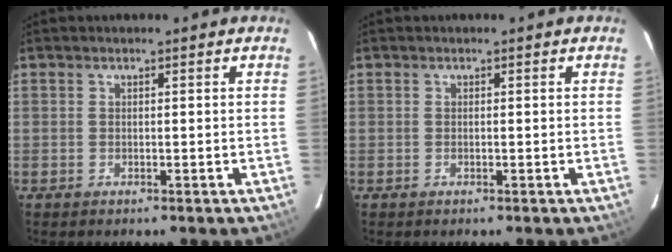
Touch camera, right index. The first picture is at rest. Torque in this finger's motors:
{"motor_torque": [0.03, -0.01, 0.03, 0.00]}